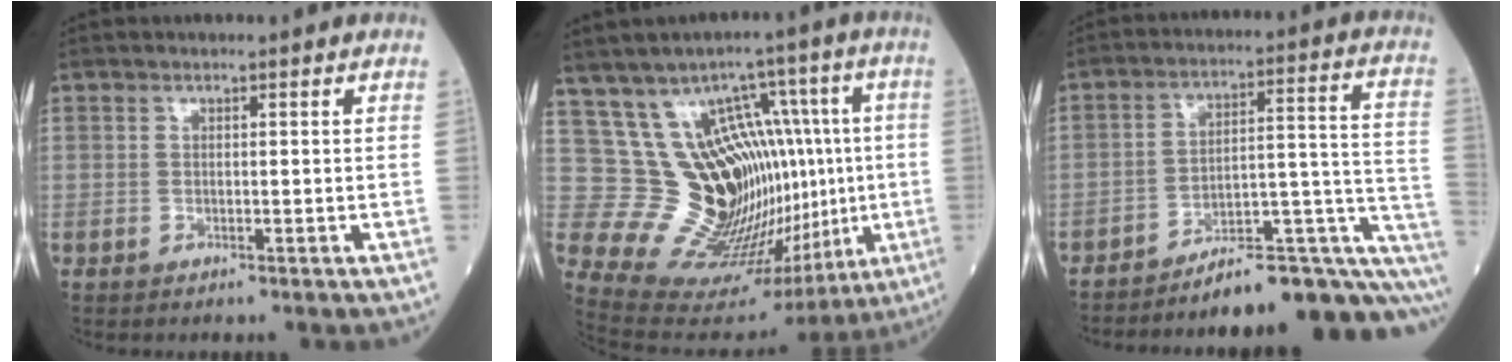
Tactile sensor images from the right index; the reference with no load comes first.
{"total": 18.4, "force": [1.8, 11.1, 14.5], "torque": [-0.213, 0.048, 0.065]}
{"total": 18.6, "force": [-15.5, 1.8, 10.0], "torque": [-0.070, 0.050, -0.218]}